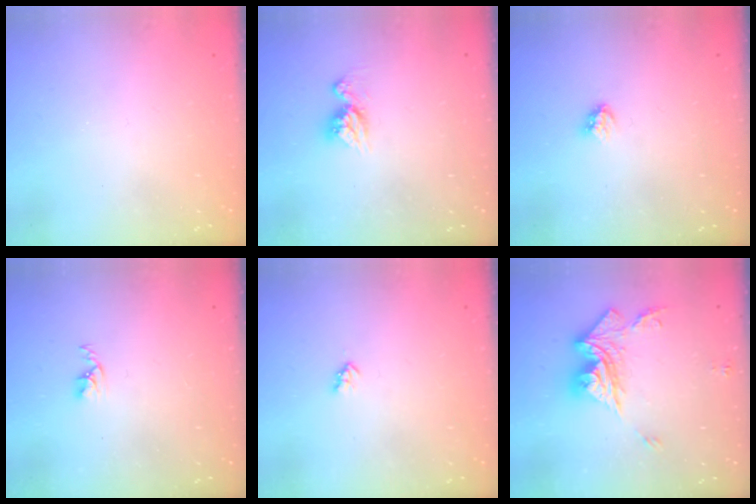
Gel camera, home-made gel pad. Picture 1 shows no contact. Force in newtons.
{"total": 8.7, "press": 8.7, "slide": 0.8}
{"total": 2.9, "press": 2.9, "slide": 0.4}
{"total": 2.5, "press": 2.5, "slide": 0.4}
{"total": 2.2, "press": 2.1, "slide": 0.4}
{"total": 14.4, "press": 14.3, "slide": 1.7}